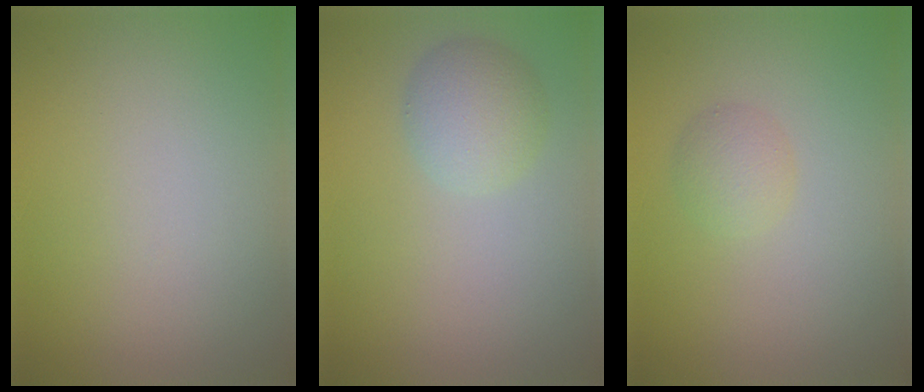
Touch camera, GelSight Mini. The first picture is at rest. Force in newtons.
{"total": 3.0, "press": 3.0, "slide": 0.1}
{"total": 1.7, "press": 1.7, "slide": 0.0}